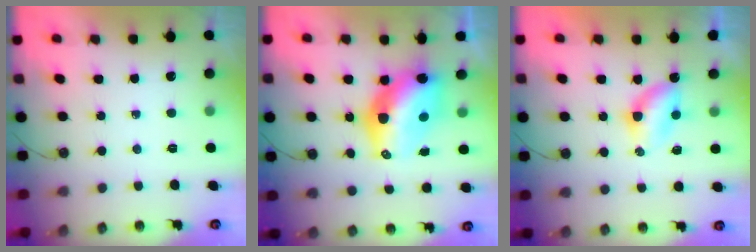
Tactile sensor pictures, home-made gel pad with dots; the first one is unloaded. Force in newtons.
{"total": 12.3, "press": 12.2, "slide": 1.1}
{"total": 4.6, "press": 4.6, "slide": 0.5}